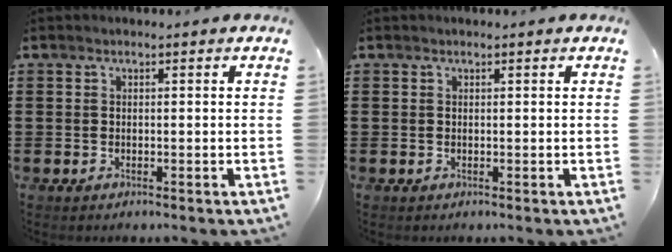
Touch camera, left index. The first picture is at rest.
{"total": 0.0}